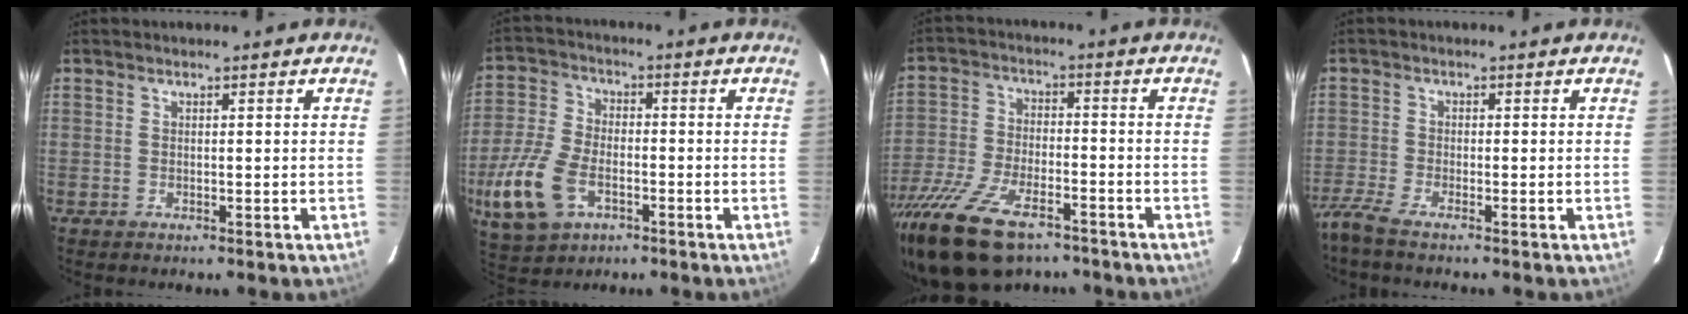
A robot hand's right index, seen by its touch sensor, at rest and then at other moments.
{"total": 13.6, "force": [-5.4, 8.3, 9.4], "torque": [-0.225, -0.006, -0.098]}
{"total": 19.3, "force": [-13.5, 8.2, 11.1], "torque": [-0.247, -0.038, -0.241]}
{"total": 4.7, "force": [-3.9, 0.3, 2.5], "torque": [-0.073, -0.016, -0.081]}